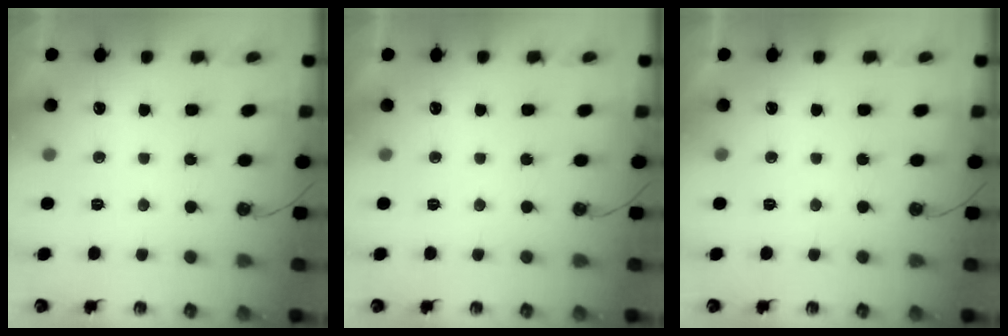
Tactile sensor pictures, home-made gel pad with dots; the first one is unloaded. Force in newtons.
{"total": 0.0}
{"total": 0.0}